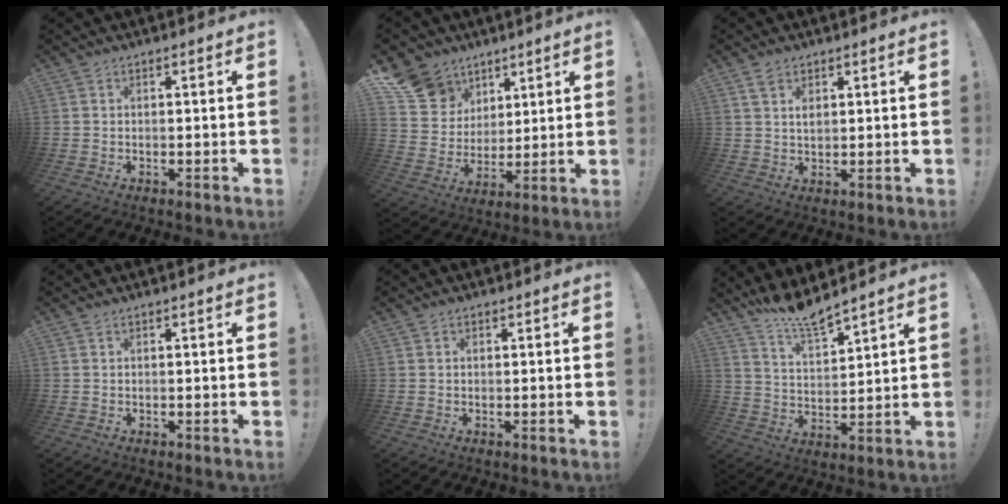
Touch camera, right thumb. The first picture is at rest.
{"total": 13.2, "force": [7.8, 10.1, 3.3], "torque": [-0.060, -0.049, 0.163]}
{"total": 3.1, "force": [1.8, 2.0, 1.7], "torque": [-0.016, -0.009, 0.029]}
{"total": 0.0}
{"total": 0.6, "force": [0.3, 0.6, 0.1], "torque": [0.002, 0.000, 0.004]}
{"total": 8.6, "force": [8.1, 0.5, 2.9], "torque": [-0.064, -0.061, 0.146]}